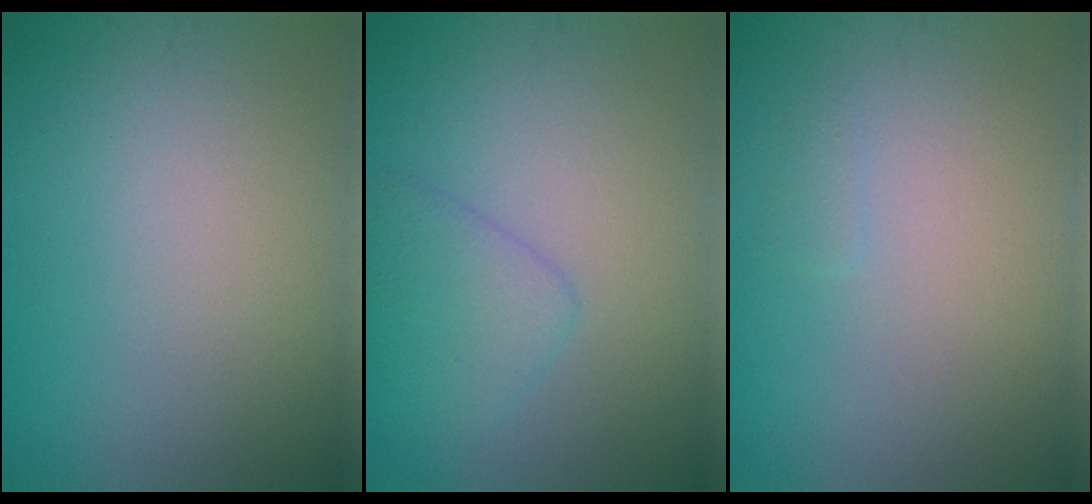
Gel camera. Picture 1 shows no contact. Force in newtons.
{"total": 2.7, "press": 2.7, "slide": 0.0}
{"total": 0.6, "press": 0.5, "slide": 0.1}